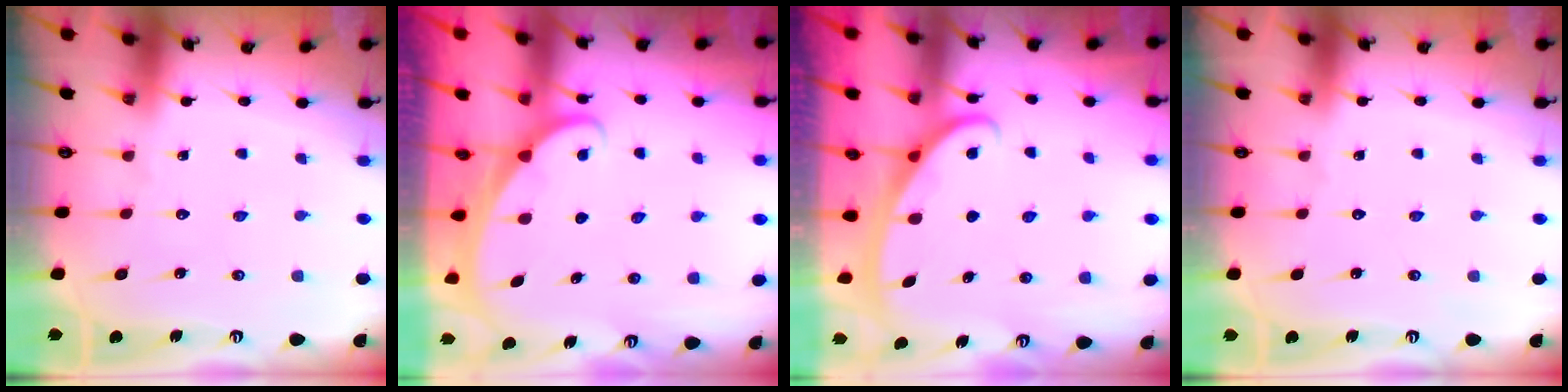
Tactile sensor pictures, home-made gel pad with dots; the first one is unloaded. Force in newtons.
{"total": 1.9, "press": 1.9, "slide": 0.1}
{"total": 2.8, "press": 2.8, "slide": 0.4}
{"total": 0.0}